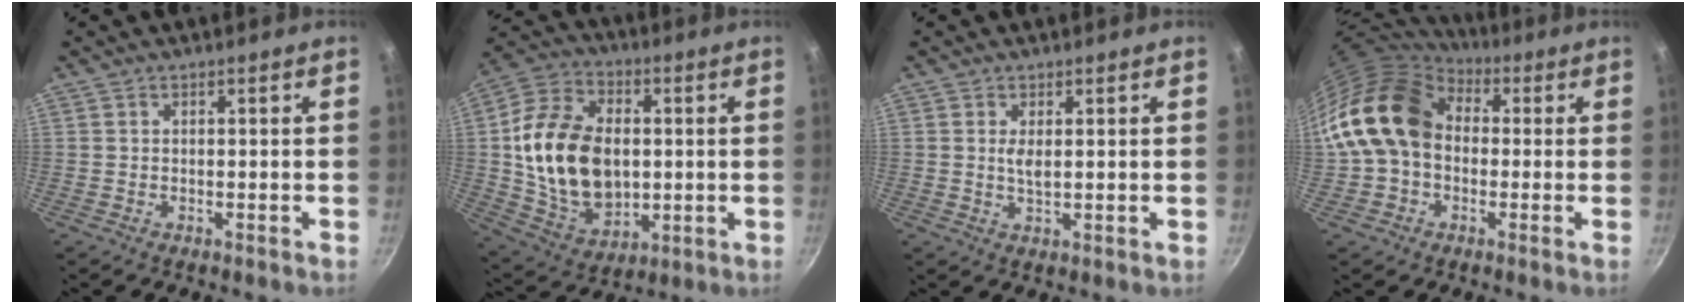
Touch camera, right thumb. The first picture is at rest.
{"total": 21.1, "force": [0.9, 14.6, 15.3], "torque": [-0.258, 0.003, 0.020]}
{"total": 2.5, "force": [0.6, 1.0, 2.2], "torque": [-0.041, -0.004, 0.013]}
{"total": 16.1, "force": [1.5, 12.2, 10.4], "torque": [-0.168, 0.030, 0.016]}